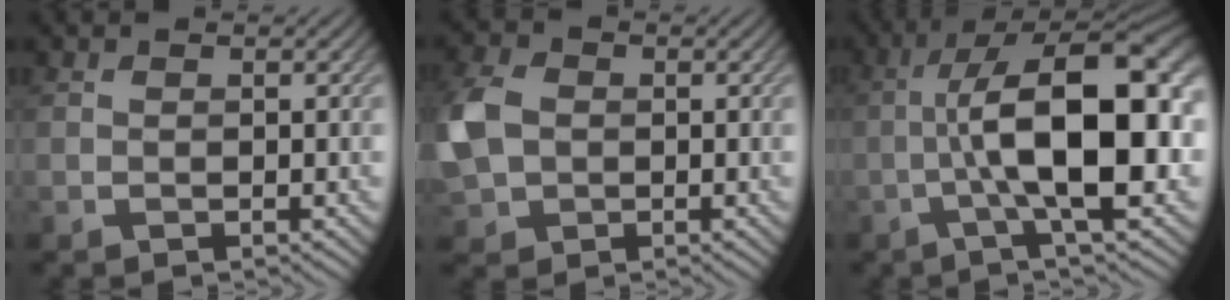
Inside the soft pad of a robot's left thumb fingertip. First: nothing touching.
{"total": 6.9, "force": [0.0, 5.4, 4.3], "torque": [-0.130, -0.001, -0.007]}
{"total": 13.6, "force": [-1.3, 4.0, 13.0], "torque": [-0.211, 0.016, -0.025]}